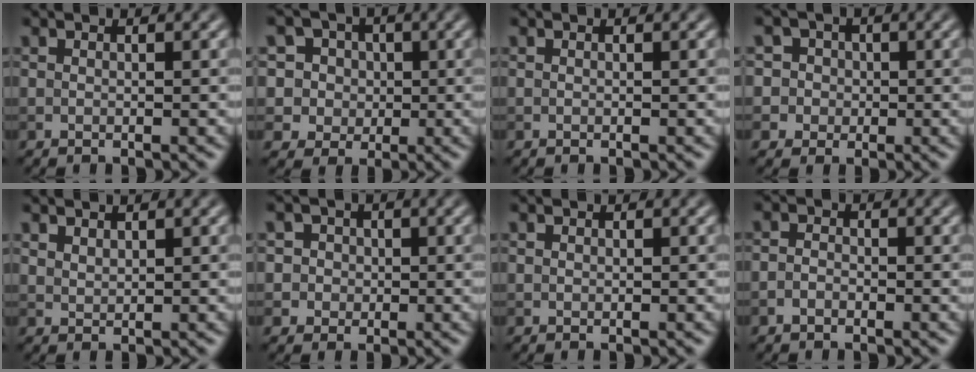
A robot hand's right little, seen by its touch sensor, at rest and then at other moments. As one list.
[{"total": 7.4, "force": [2.9, 6.3, 2.6], "torque": [-0.040, 0.021, 0.023]}, {"total": 0.0}, {"total": 5.2, "force": [1.2, 4.9, 1.2], "torque": [-0.010, 0.036, -0.006]}, {"total": 1.1, "force": [0.9, 0.4, 0.3], "torque": [-0.010, 0.000, 0.022]}, {"total": 4.1, "force": [1.0, 3.8, 1.1], "torque": [0.001, 0.025, 0.000]}, {"total": 0.0}, {"total": 1.2, "force": [-0.7, 0.8, 0.5], "torque": [-0.010, 0.001, -0.017]}]